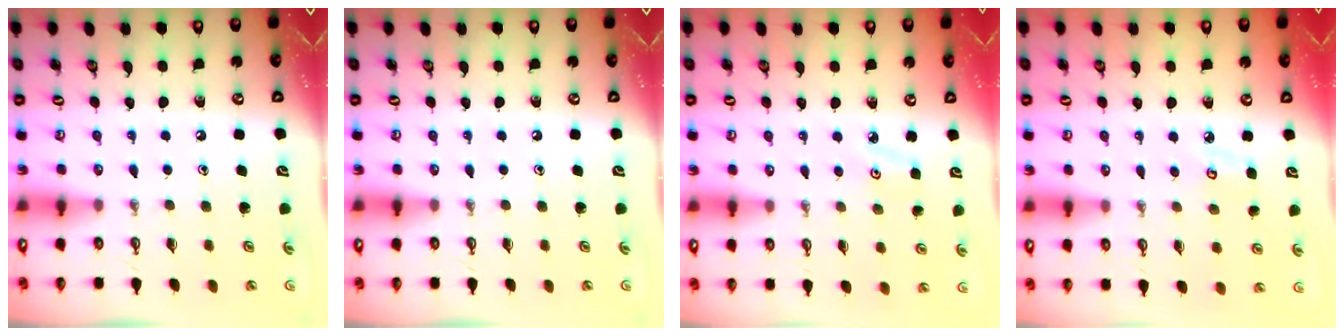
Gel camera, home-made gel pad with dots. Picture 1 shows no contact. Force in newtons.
{"total": 0.0}
{"total": 3.0, "press": 3.0, "slide": 0.4}
{"total": 4.4, "press": 4.4, "slide": 0.4}